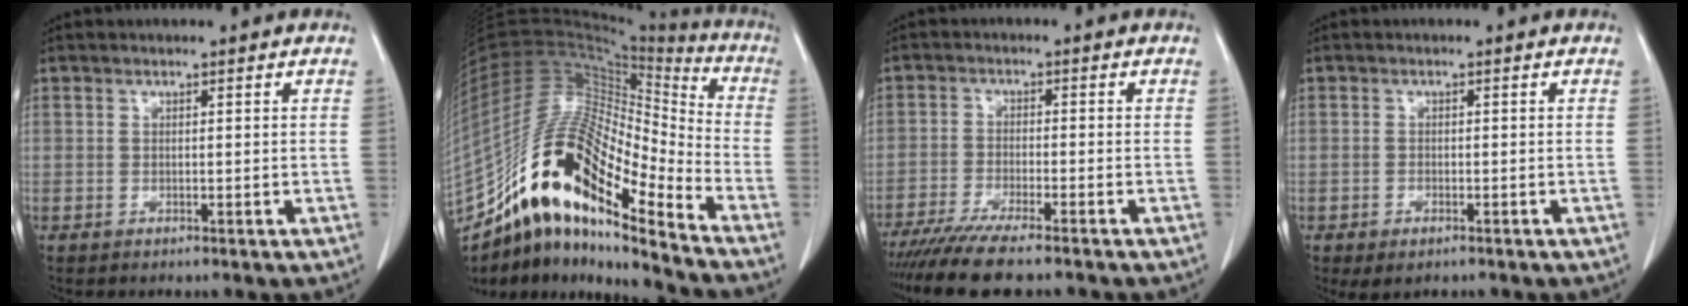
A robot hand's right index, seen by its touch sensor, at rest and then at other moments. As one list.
[{"total": 24.0, "force": [-15.8, 5.4, 17.2], "torque": [-0.352, 0.009, -0.284]}, {"total": 10.9, "force": [-9.1, 0.4, 6.0], "torque": [-0.091, -0.026, -0.147]}, {"total": 2.6, "force": [-1.5, 1.2, 1.6], "torque": [-0.029, -0.004, -0.014]}]